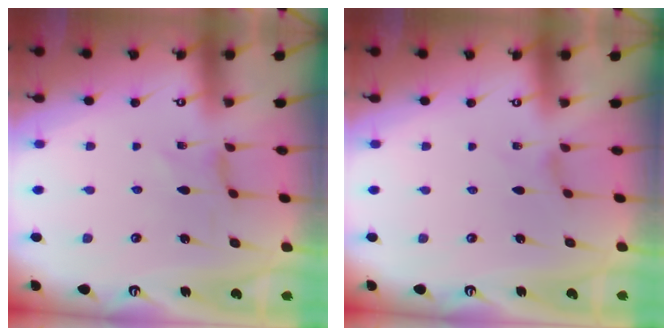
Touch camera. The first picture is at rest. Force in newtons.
{"total": 0.0}